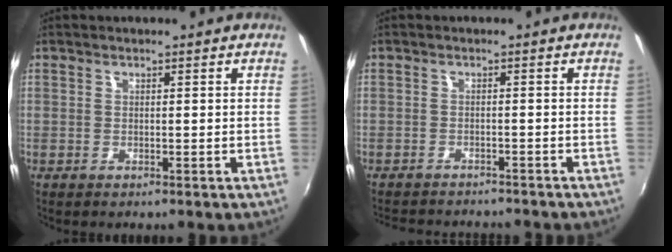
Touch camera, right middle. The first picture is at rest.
{"total": 8.6, "force": [-8.0, 1.8, 2.8], "torque": [-0.069, -0.013, -0.115]}